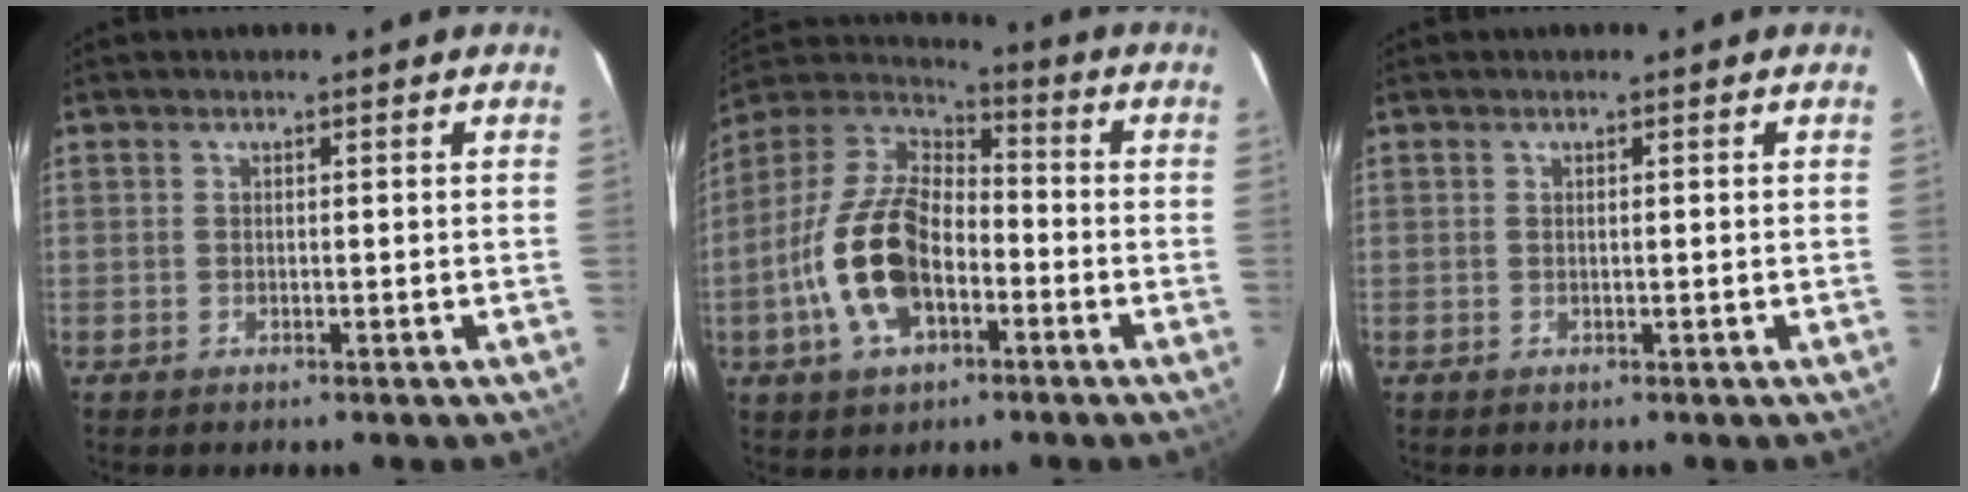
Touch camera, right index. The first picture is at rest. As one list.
[{"total": 16.8, "force": [-5.4, 9.5, 12.8], "torque": [-0.269, 0.006, -0.099]}, {"total": 0.0}]